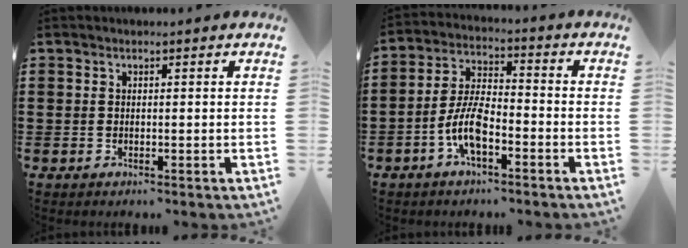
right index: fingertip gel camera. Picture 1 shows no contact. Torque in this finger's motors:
{"motor_torque": [2.14, 0.00, 0.91, 0.21]}